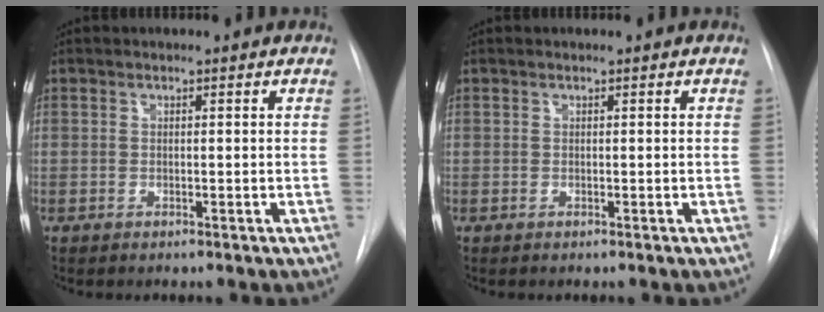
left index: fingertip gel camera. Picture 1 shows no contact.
{"total": 0.0}